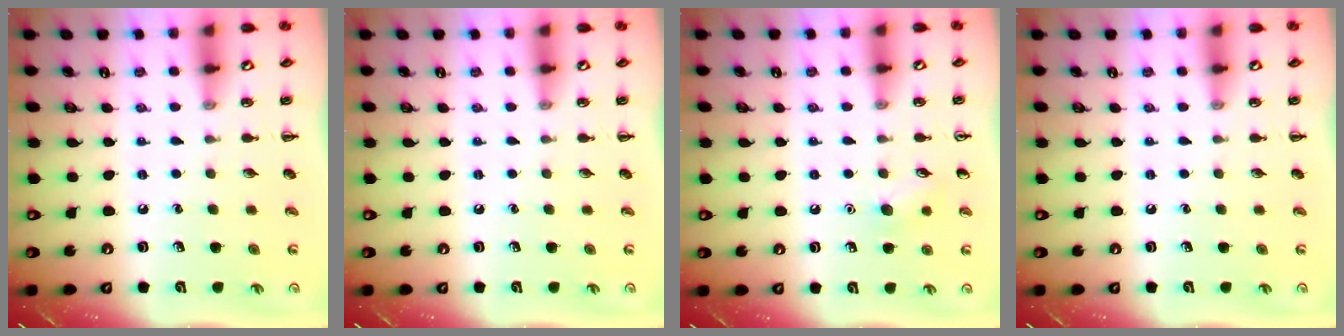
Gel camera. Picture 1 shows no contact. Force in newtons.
{"total": 0.0}
{"total": 6.5, "press": 6.2, "slide": 1.9}
{"total": 0.0}